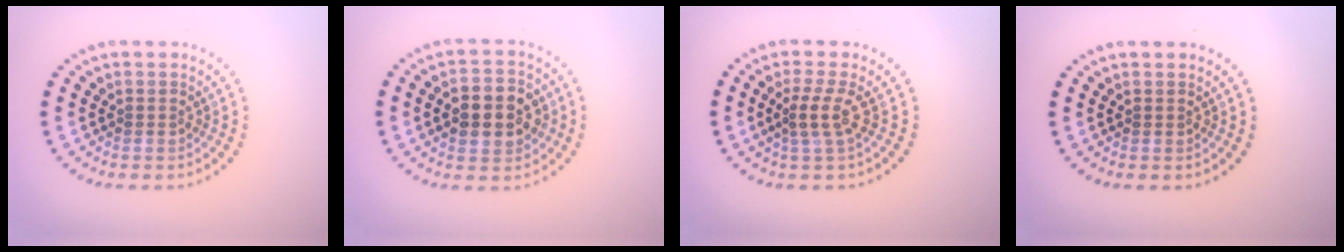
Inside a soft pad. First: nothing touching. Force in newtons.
{"total": 5.5, "press": 5.5, "slide": 0.3}
{"total": 2.4, "press": 1.8, "slide": 1.7}
{"total": 0.0}